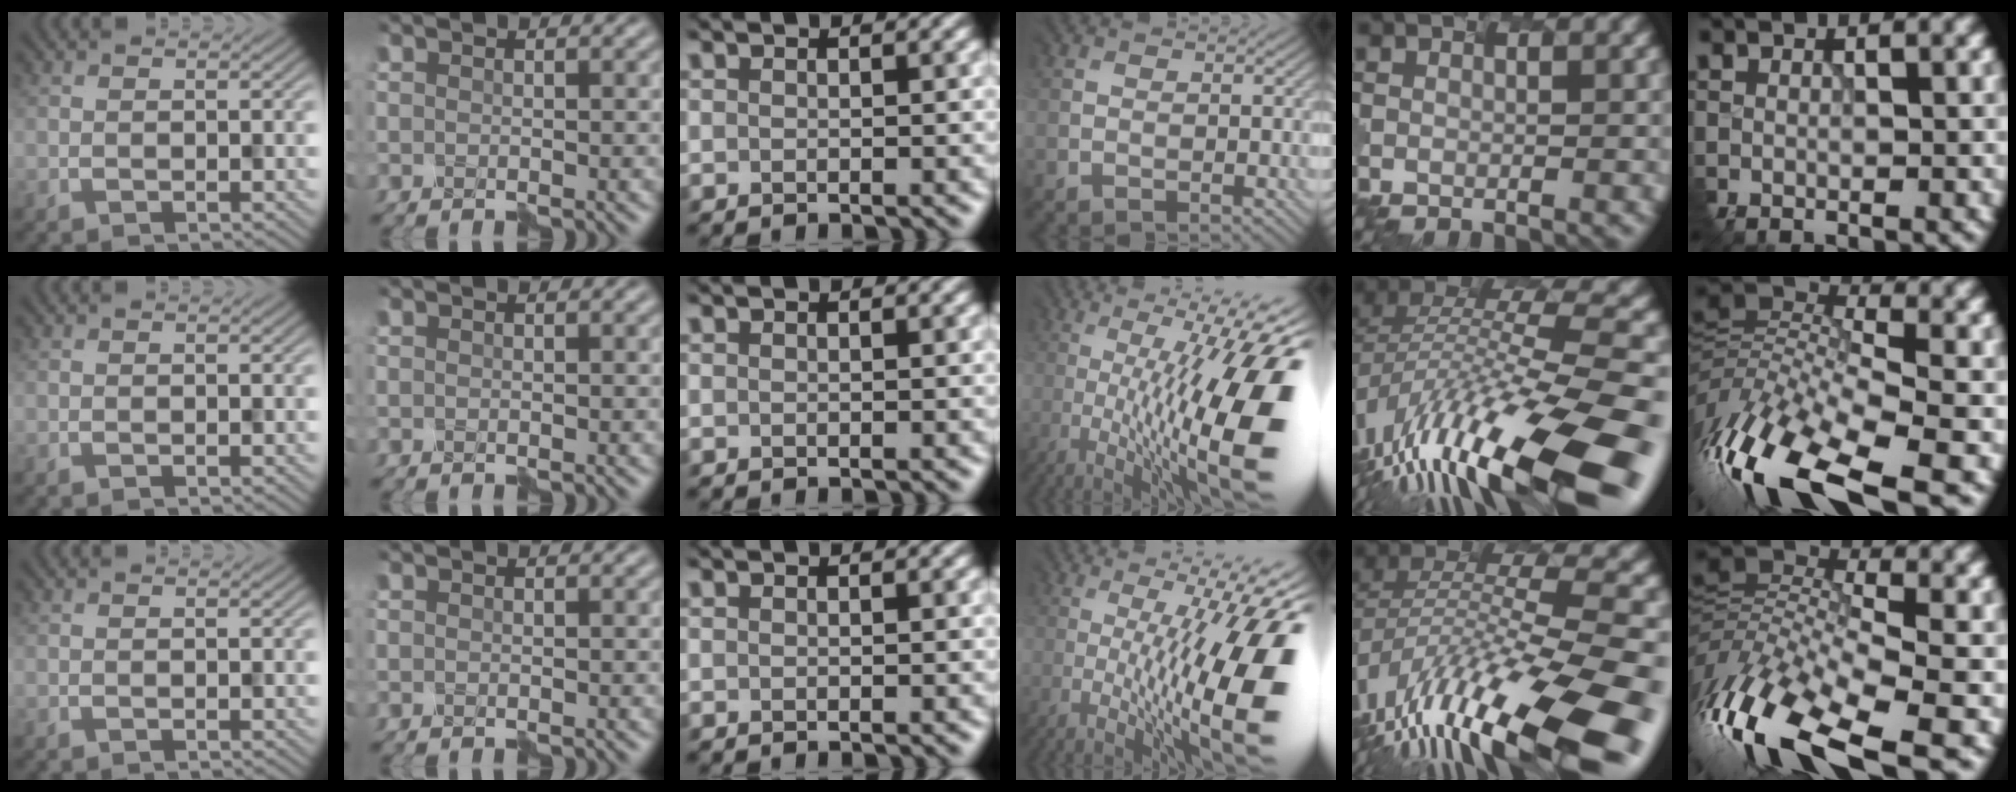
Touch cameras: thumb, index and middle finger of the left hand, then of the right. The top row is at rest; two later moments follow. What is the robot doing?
{"motion": "shake", "object": "plastic piggy bank"}